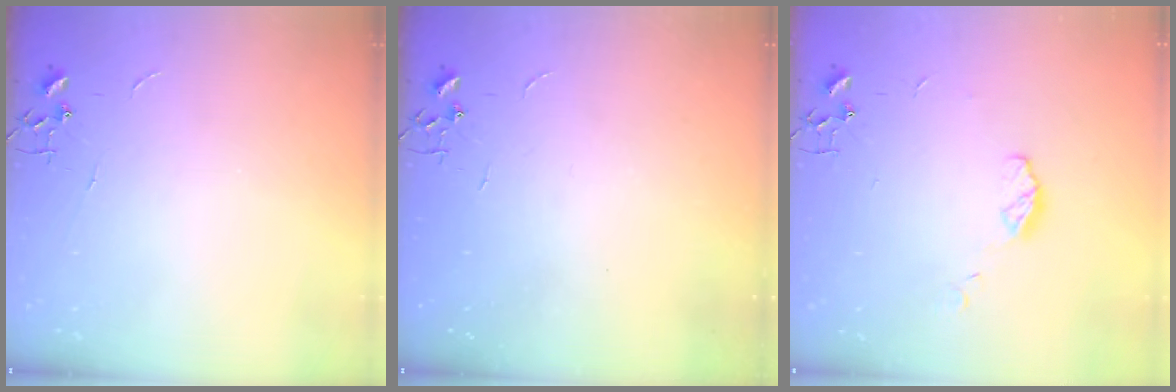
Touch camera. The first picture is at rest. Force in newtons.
{"total": 0.0}
{"total": 5.9, "press": 5.9, "slide": 0.5}